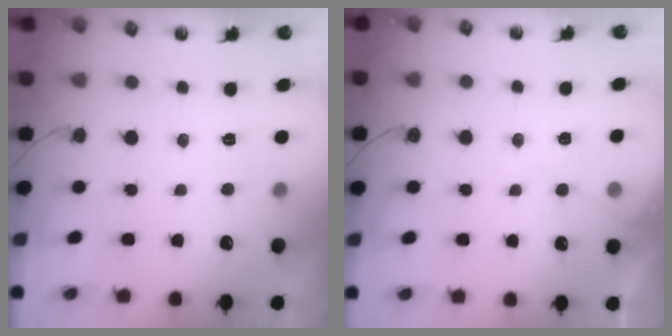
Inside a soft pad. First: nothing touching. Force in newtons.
{"total": 5.0, "press": 4.9, "slide": 0.7}